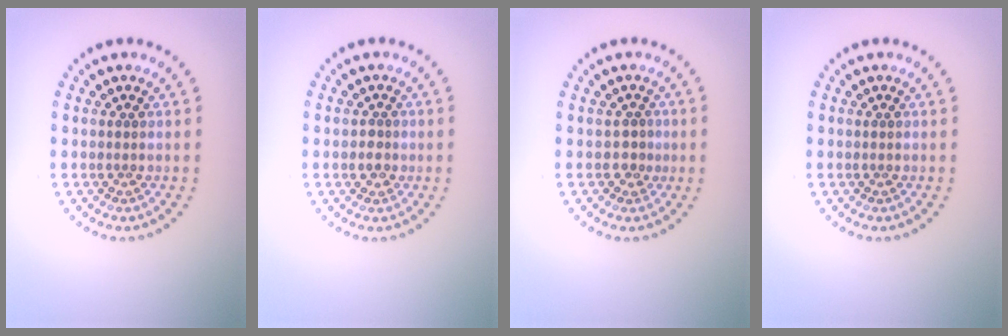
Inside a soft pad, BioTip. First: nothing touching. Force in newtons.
{"total": 1.3, "press": 1.2, "slide": 0.6}
{"total": 1.3, "press": 1.0, "slide": 0.9}
{"total": 0.0}